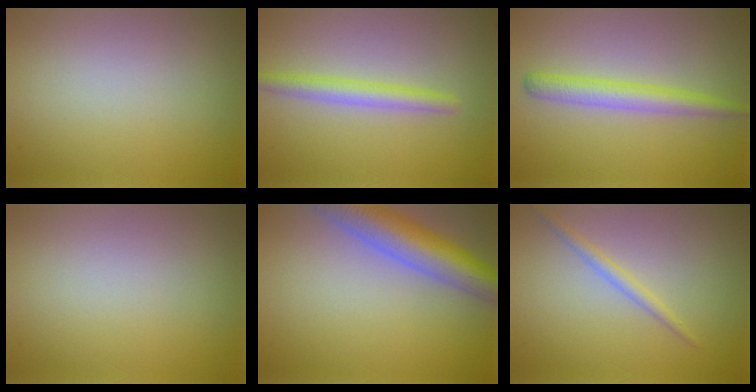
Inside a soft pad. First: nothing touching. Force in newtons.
{"total": 2.6, "press": 2.6, "slide": 0.2}
{"total": 3.0, "press": 3.0, "slide": 0.2}
{"total": 0.0}
{"total": 7.6, "press": 7.6, "slide": 0.3}
{"total": 1.3, "press": 1.3, "slide": 0.1}